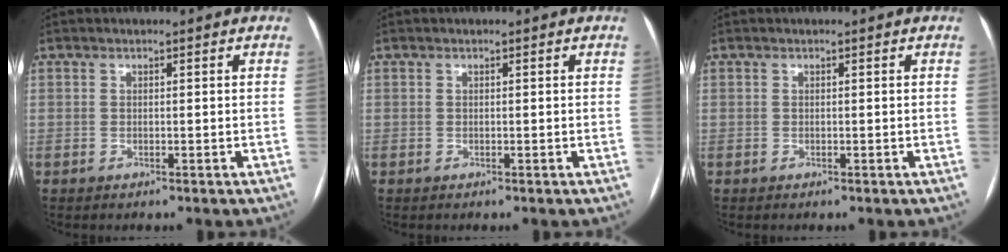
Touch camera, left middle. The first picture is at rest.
{"total": 0.0}
{"total": 0.0}